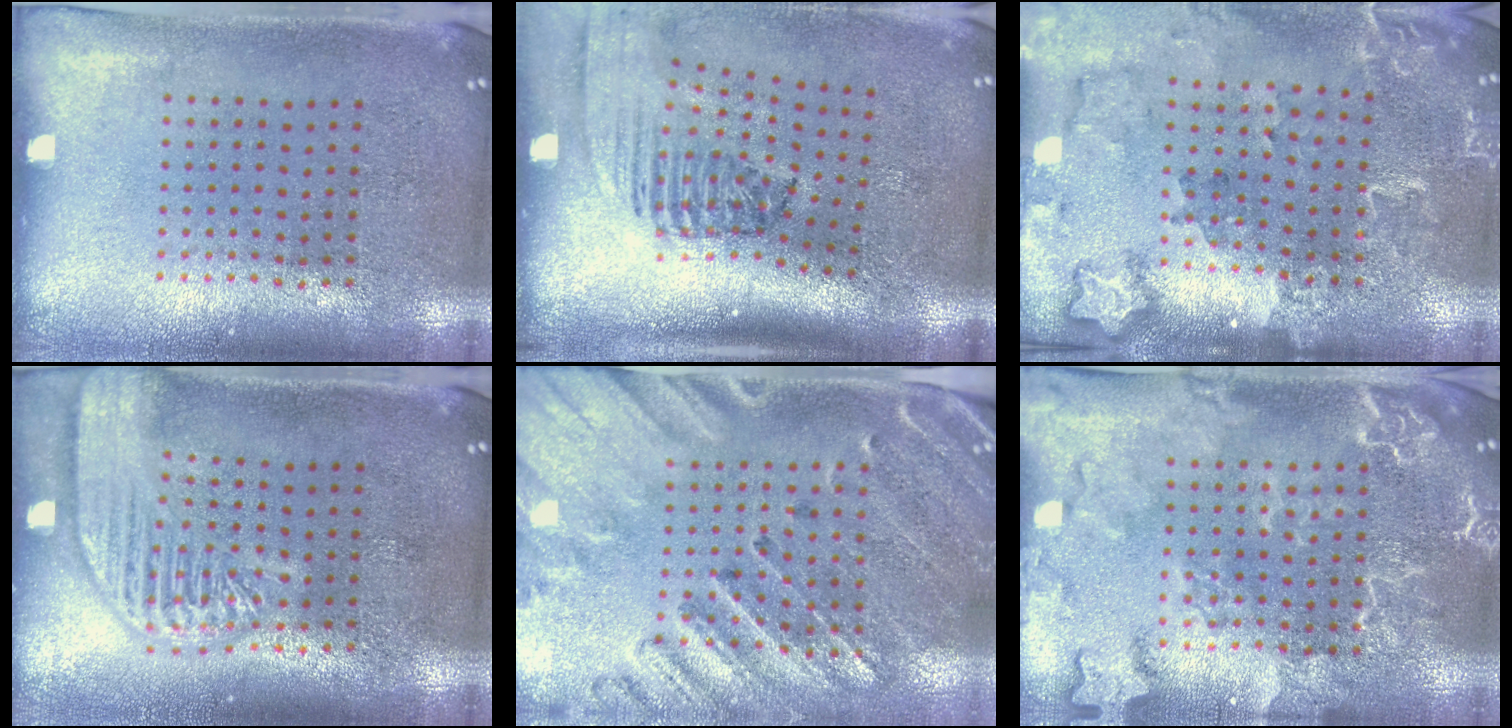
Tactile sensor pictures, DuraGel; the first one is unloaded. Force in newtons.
{"total": 2.4, "press": 1.7, "slide": 1.8}
{"total": 1.8, "press": 1.8, "slide": 0.2}
{"total": 3.5, "press": 3.5, "slide": 0.3}
{"total": 2.6, "press": 2.4, "slide": 0.9}
{"total": 2.4, "press": 2.3, "slide": 0.5}